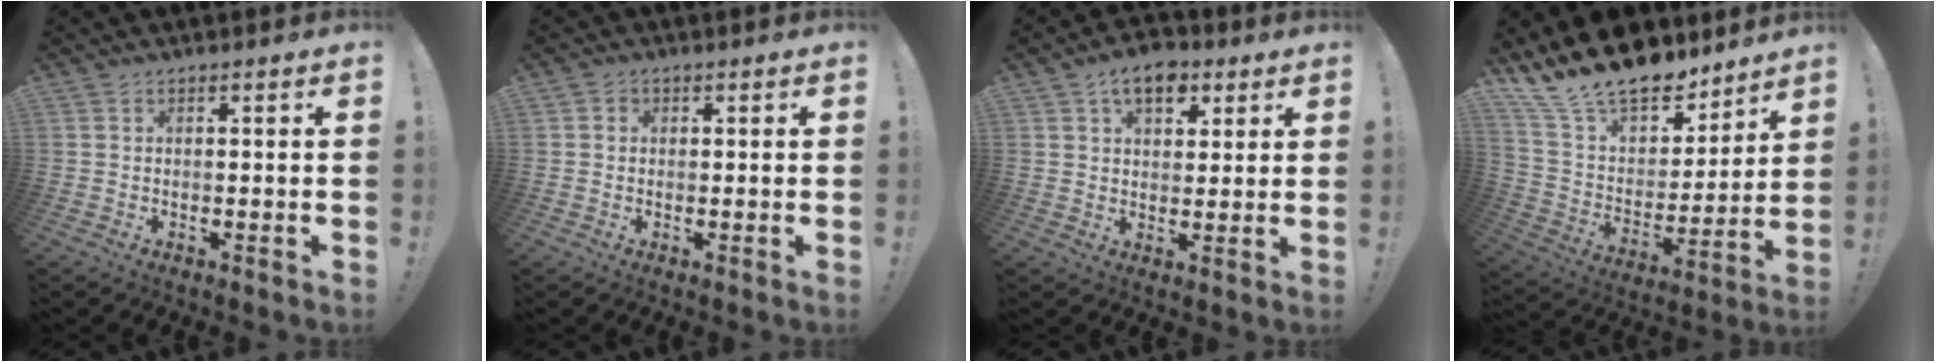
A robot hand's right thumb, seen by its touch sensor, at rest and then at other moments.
{"total": 1.3, "force": [0.0, 1.2, 0.4], "torque": [-0.008, 0.005, 0.000]}
{"total": 9.4, "force": [4.9, 6.0, 5.3], "torque": [-0.068, -0.010, 0.087]}
{"total": 18.1, "force": [15.0, 7.9, 6.3], "torque": [-0.118, -0.114, 0.281]}